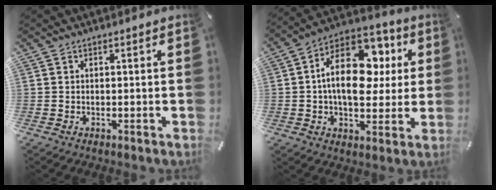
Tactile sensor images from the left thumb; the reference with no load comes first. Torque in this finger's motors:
{"motor_torque": [2.46, 2.25, 1.10, 0.46, 0.26]}